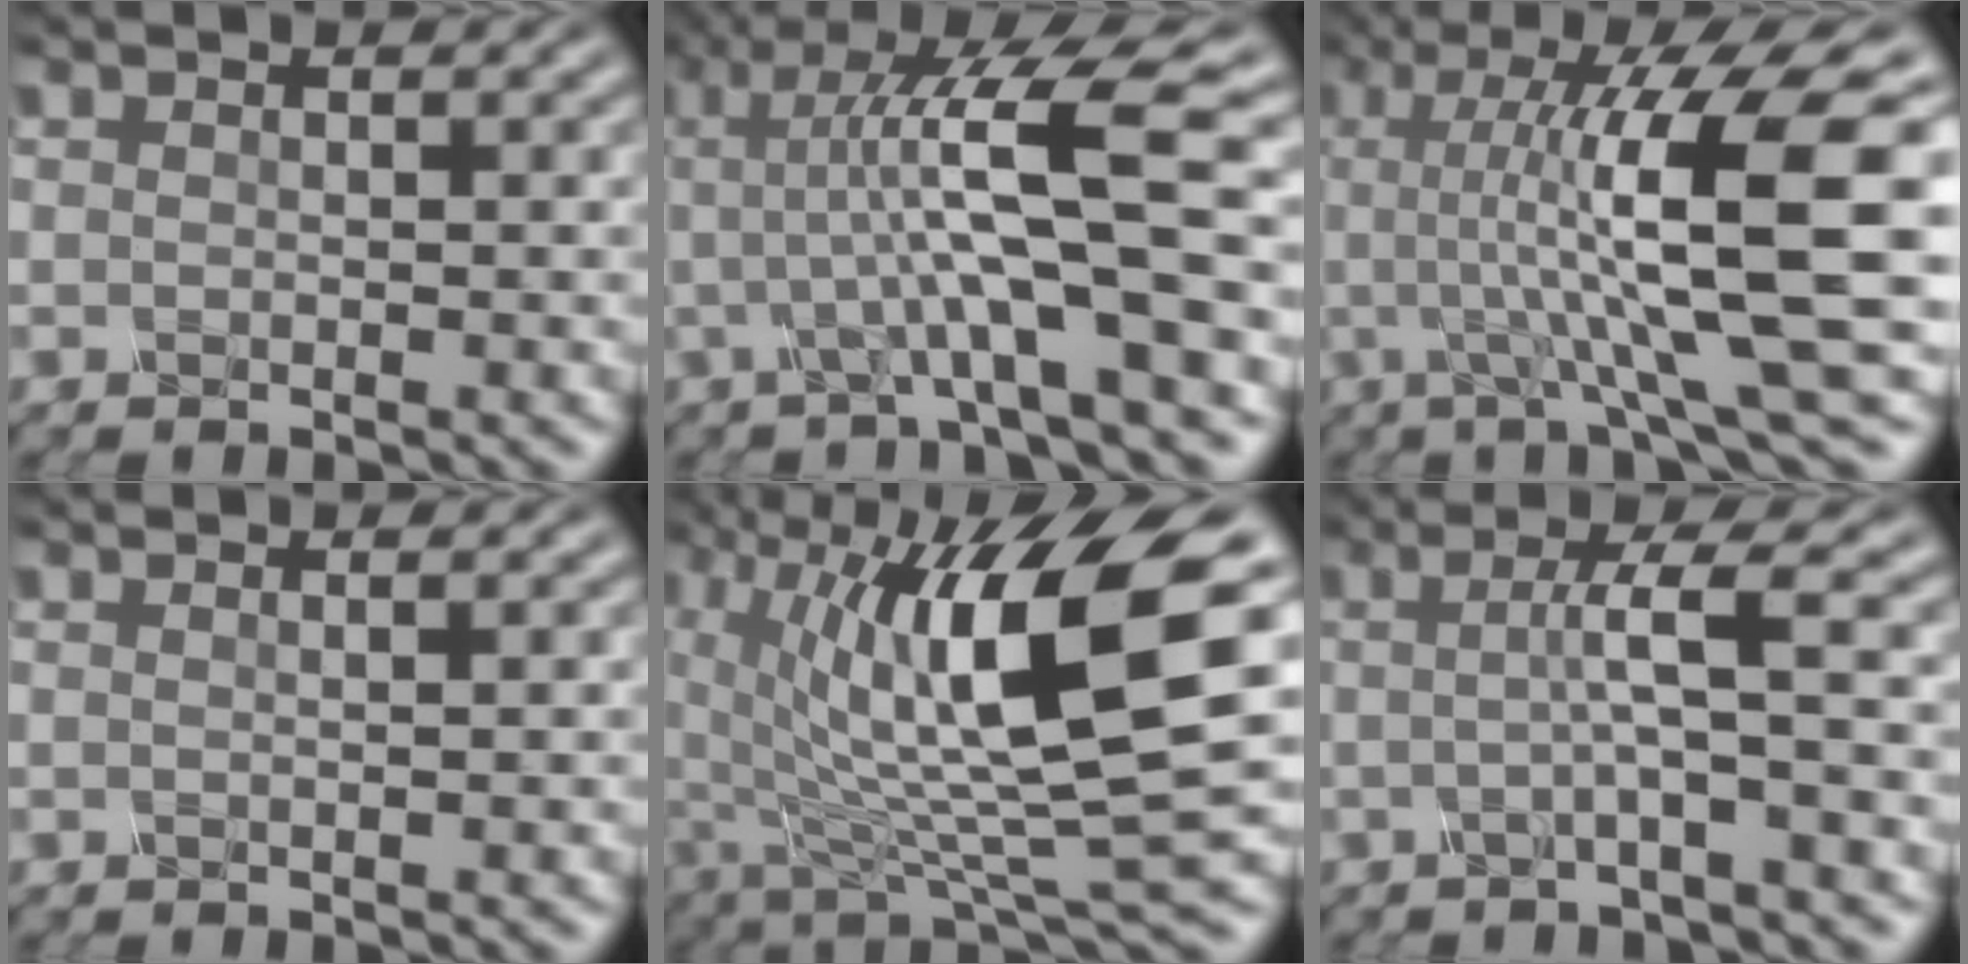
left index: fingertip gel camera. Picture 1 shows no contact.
{"total": 9.9, "force": [0.6, 1.3, 9.8], "torque": [-0.153, 0.008, 0.010]}
{"total": 12.4, "force": [0.5, 2.3, 12.2], "torque": [-0.181, 0.010, 0.013]}
{"total": 1.5, "force": [0.7, 0.7, 1.1], "torque": [0.001, 0.001, -0.012]}
{"total": 13.1, "force": [2.0, 3.9, 12.4], "torque": [-0.225, -0.016, 0.042]}
{"total": 3.8, "force": [-0.1, 0.2, 3.8], "torque": [-0.067, 0.001, -0.006]}